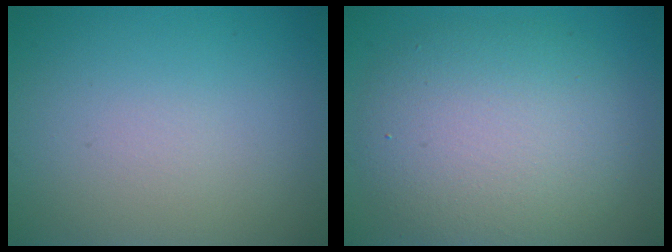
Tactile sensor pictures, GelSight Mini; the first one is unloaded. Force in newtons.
{"total": 7.6, "press": 7.6, "slide": 0.4}